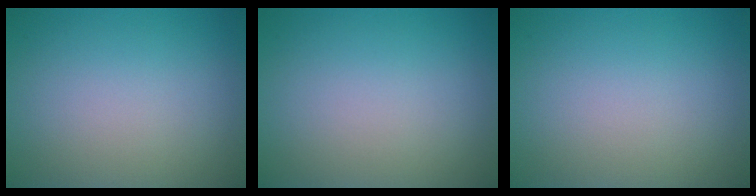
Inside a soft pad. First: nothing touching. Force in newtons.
{"total": 0.0}
{"total": 0.0}